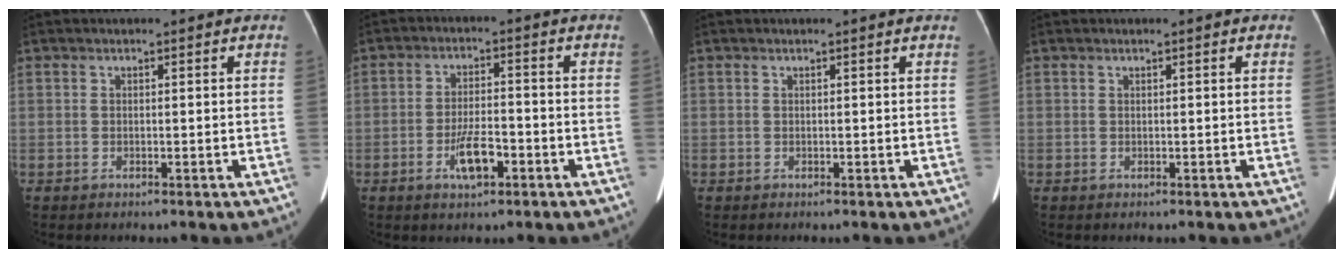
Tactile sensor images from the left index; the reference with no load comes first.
{"total": 5.3, "force": [-2.5, 1.6, 4.4], "torque": [-0.086, -0.001, -0.042]}
{"total": 0.0}
{"total": 0.0}